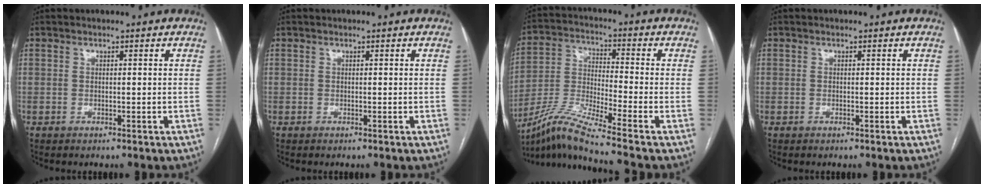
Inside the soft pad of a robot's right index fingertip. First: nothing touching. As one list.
[{"total": 0.0}, {"total": 11.3, "force": [-9.2, -2.4, 6.2], "torque": [-0.133, -0.016, -0.172]}, {"total": 0.0}]